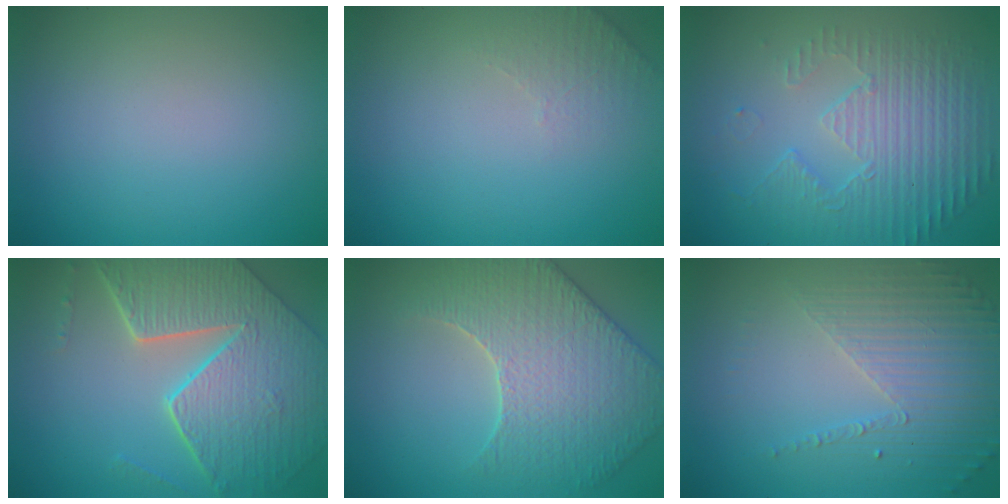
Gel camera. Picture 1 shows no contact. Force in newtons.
{"total": 1.6, "press": 1.5, "slide": 0.4}
{"total": 5.6, "press": 3.5, "slide": 4.4}
{"total": 9.0, "press": 6.4, "slide": 6.4}
{"total": 5.5, "press": 5.2, "slide": 1.8}
{"total": 4.5, "press": 3.2, "slide": 3.2}